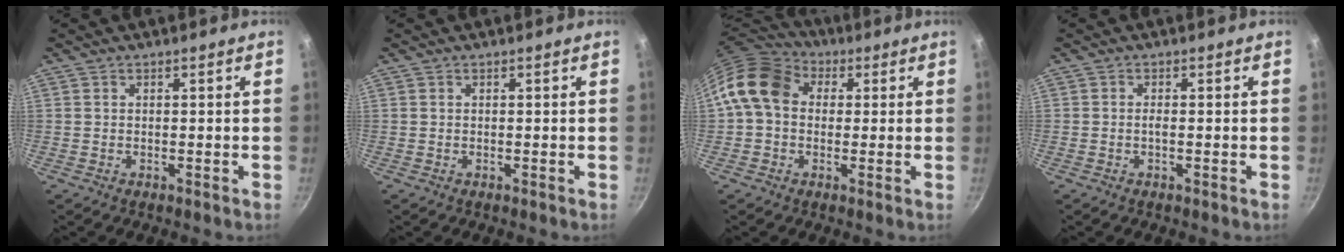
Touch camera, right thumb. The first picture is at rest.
{"total": 0.0}
{"total": 12.0, "force": [1.9, 9.4, 7.2], "torque": [-0.108, 0.023, 0.013]}
{"total": 0.7, "force": [-0.2, 0.2, 0.6], "torque": [-0.012, 0.002, -0.006]}